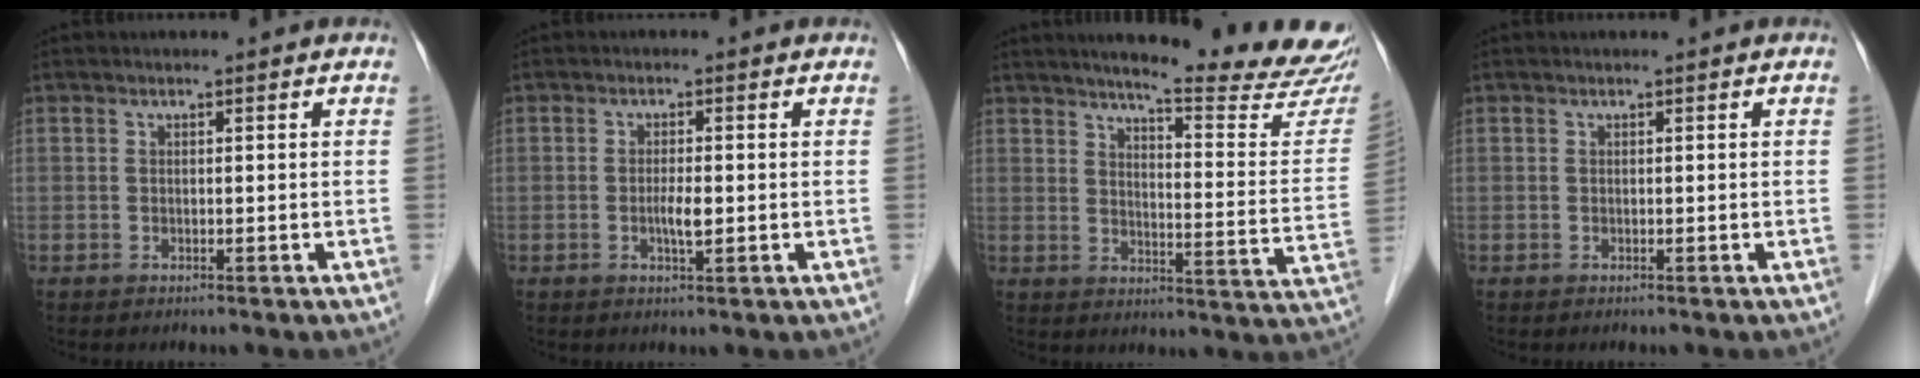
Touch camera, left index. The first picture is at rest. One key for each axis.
{"total": 2.5, "fx": -0.5, "fy": 0.4, "fz": 2.4, "tx": -0.046, "ty": -0.003, "tz": -0.009}
{"total": 19.9, "fx": 18.1, "fy": 0.5, "fz": 8.2, "tx": -0.104, "ty": -0.092, "tz": 0.211}
{"total": 0.0}